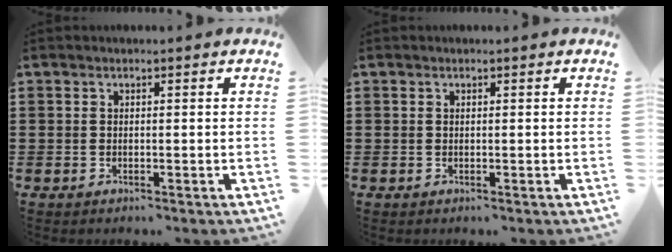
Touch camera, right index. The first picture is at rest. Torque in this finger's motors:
{"motor_torque": [0.16, 0.25, 0.01, 0.01]}